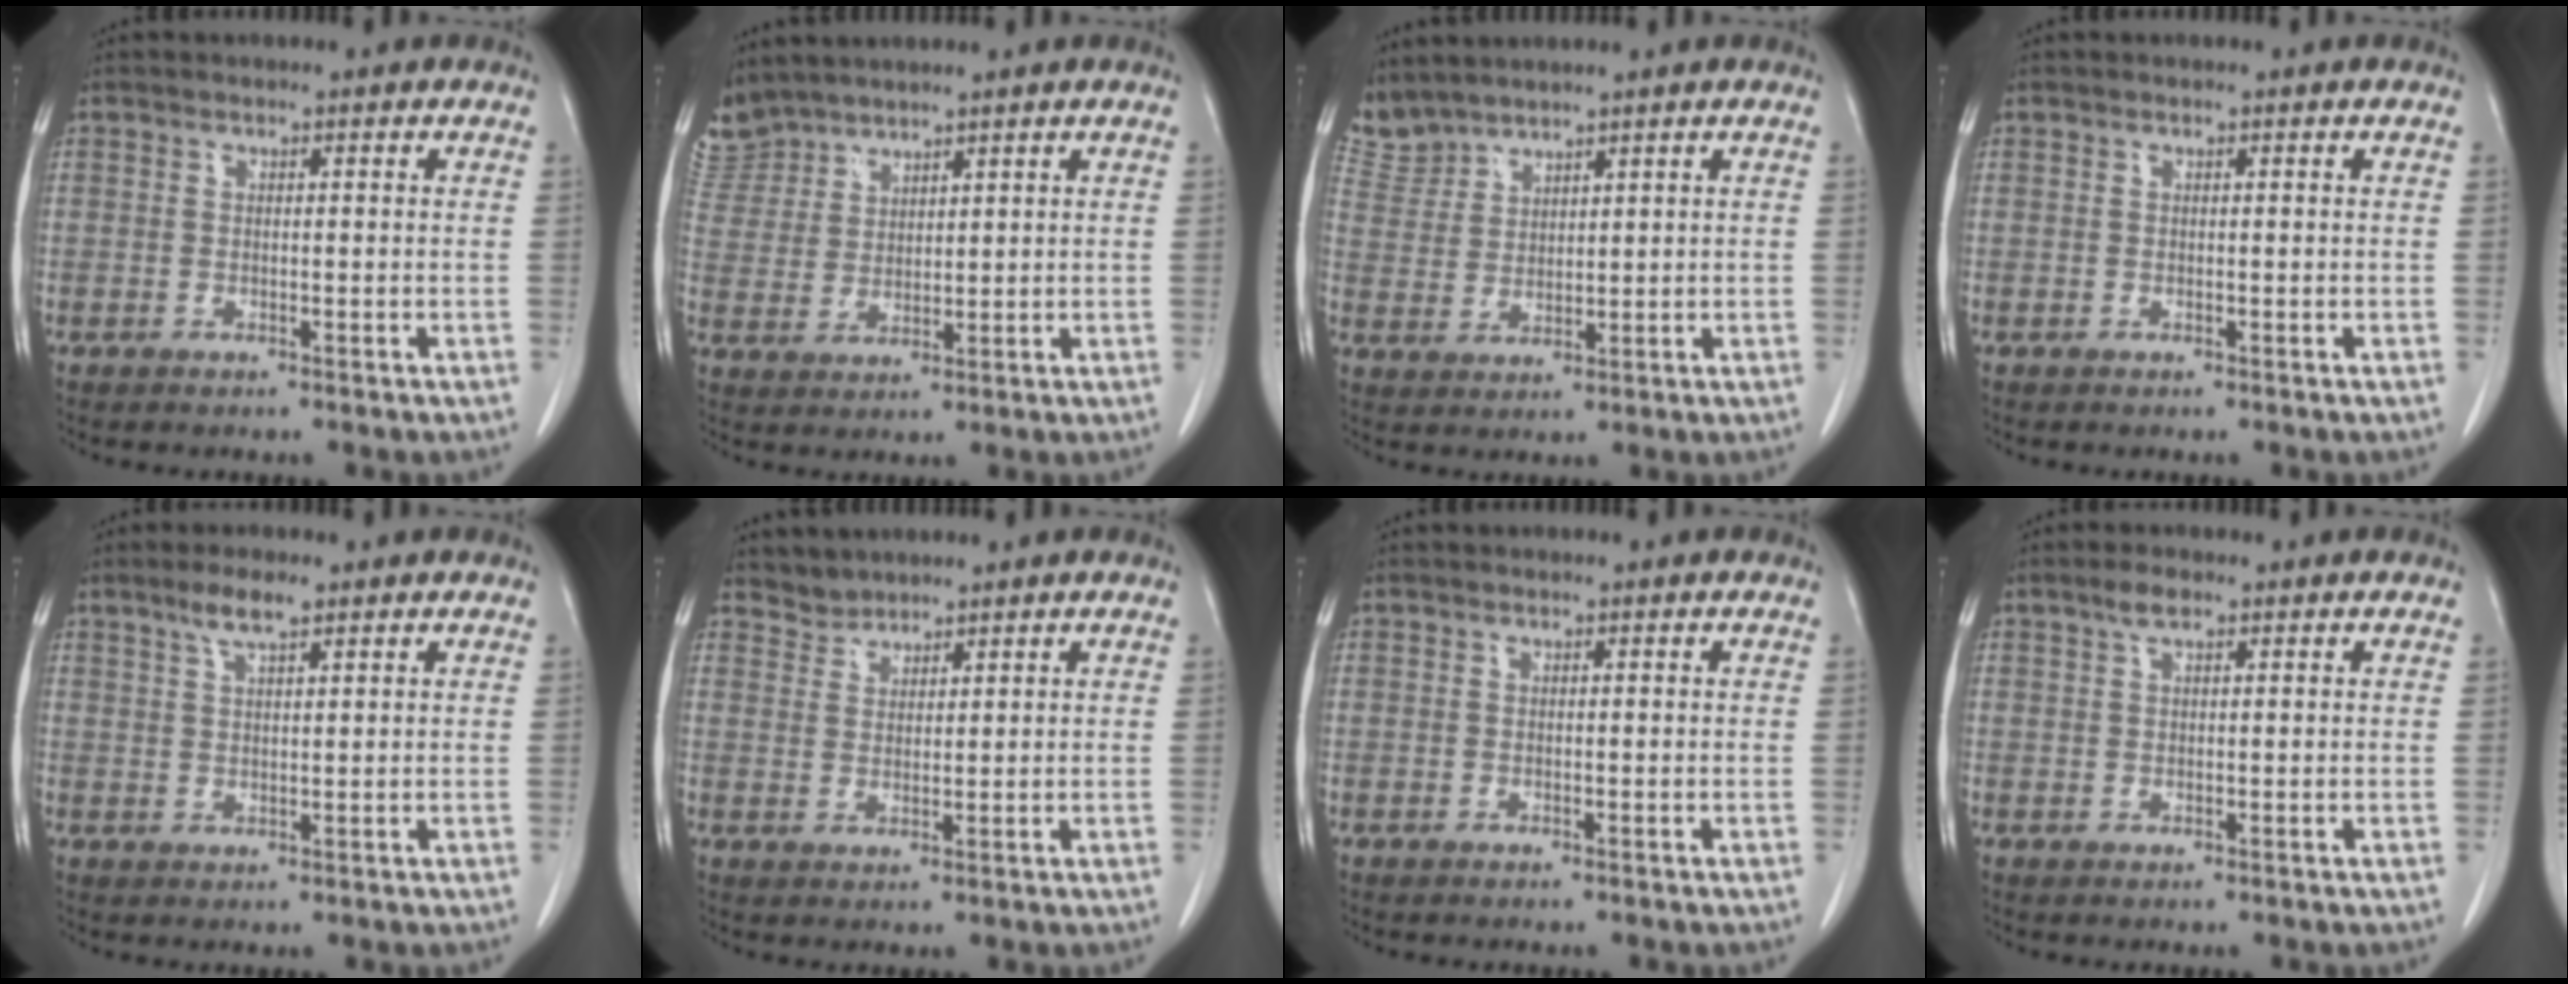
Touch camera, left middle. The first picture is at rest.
{"total": 6.2, "force": [5.9, 1.8, -0.1], "torque": [-0.006, 0.007, 0.133]}
{"total": 4.7, "force": [4.6, 0.7, -0.3], "torque": [-0.007, 0.007, 0.108]}
{"total": 0.0}
{"total": 3.8, "force": [2.6, 0.6, 2.7], "torque": [-0.057, 0.005, 0.051]}
{"total": 2.3, "force": [2.2, 0.6, -0.6], "torque": [0.012, 0.005, 0.042]}
{"total": 0.0}
{"total": 2.1, "force": [1.3, 0.6, 1.5], "torque": [-0.033, 0.008, 0.026]}